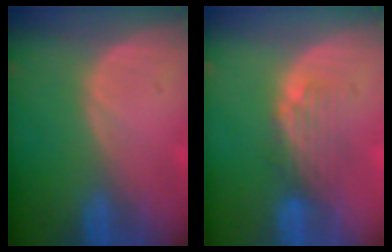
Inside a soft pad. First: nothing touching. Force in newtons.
{"total": 4.5, "press": 3.8, "slide": 2.3}